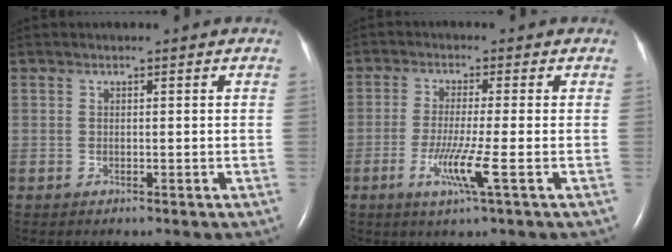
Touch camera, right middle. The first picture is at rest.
{"total": 5.8, "force": [-2.1, -0.9, 5.3], "torque": [-0.109, -0.021, -0.043]}